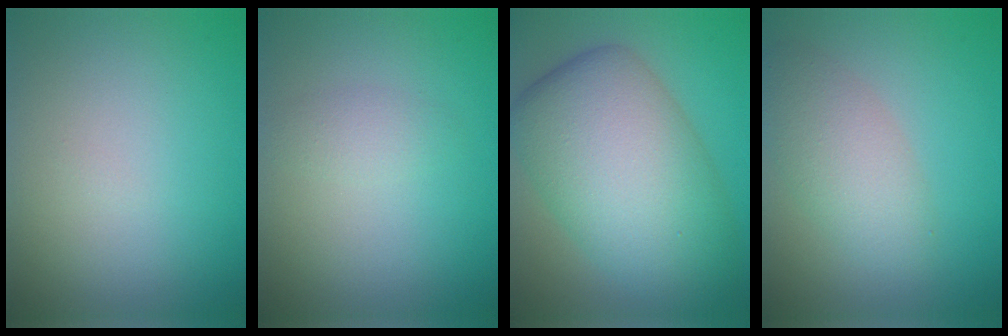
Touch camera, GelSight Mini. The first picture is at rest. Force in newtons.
{"total": 1.4, "press": 1.4, "slide": 0.1}
{"total": 11.3, "press": 11.3, "slide": 0.1}
{"total": 3.8, "press": 3.8, "slide": 0.0}